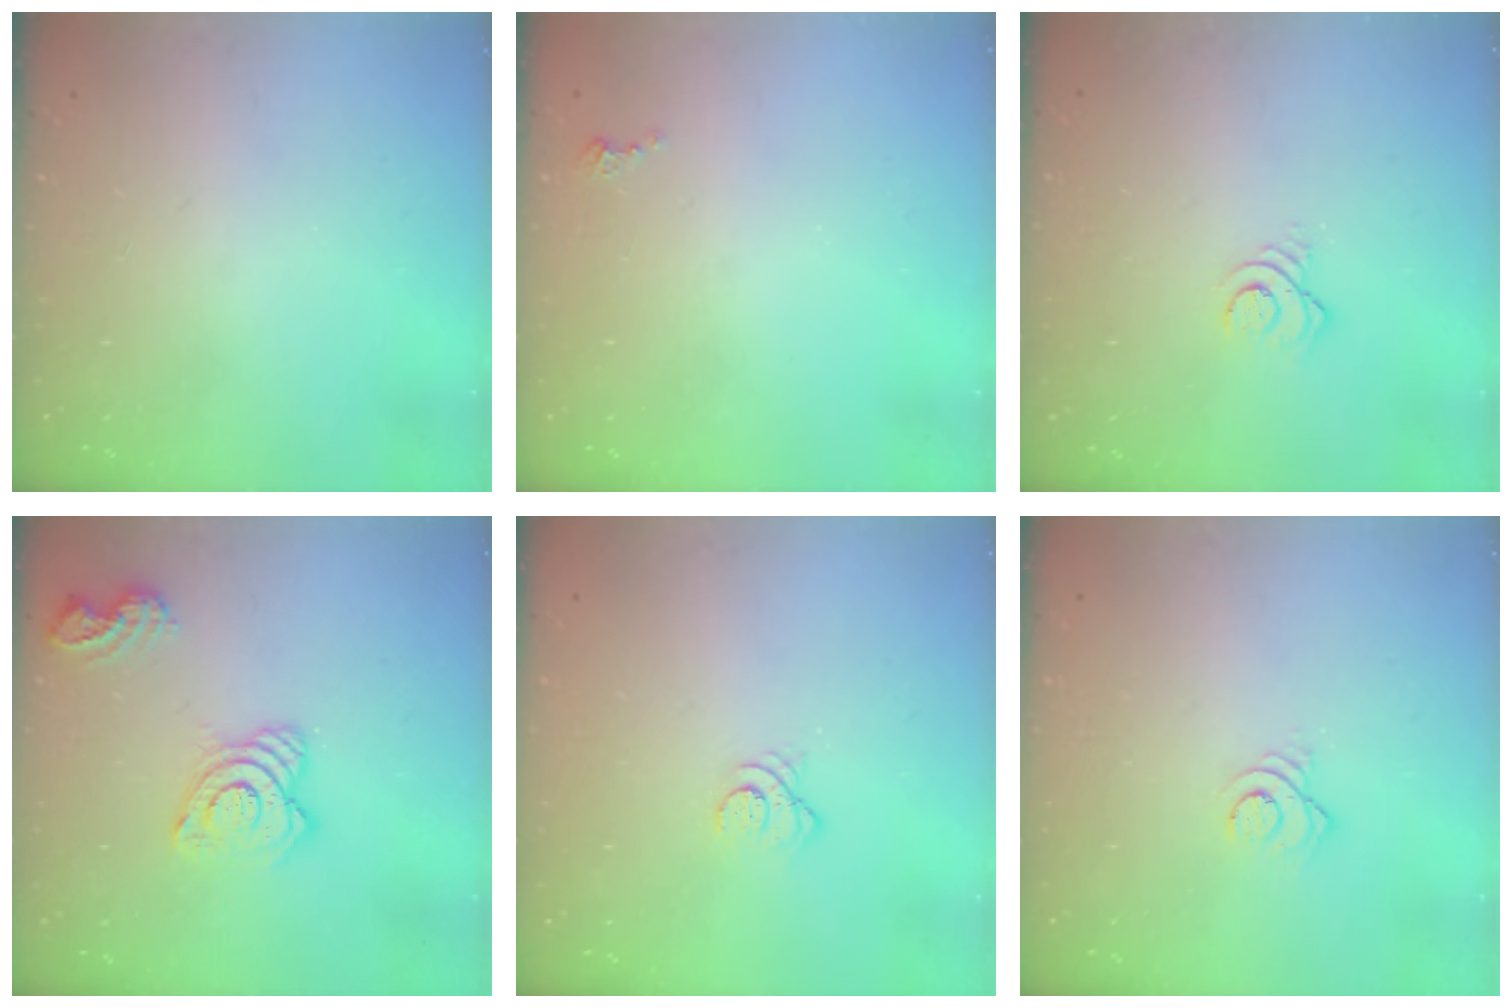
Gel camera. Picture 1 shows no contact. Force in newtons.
{"total": 2.3, "press": 2.3, "slide": 0.3}
{"total": 3.6, "press": 3.6, "slide": 0.1}
{"total": 13.7, "press": 13.6, "slide": 1.2}
{"total": 3.1, "press": 3.1, "slide": 0.1}
{"total": 2.9, "press": 2.9, "slide": 0.1}